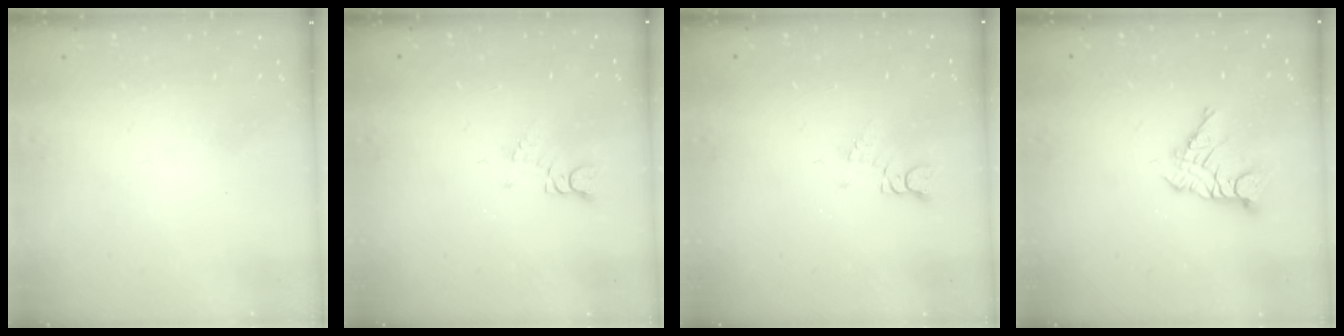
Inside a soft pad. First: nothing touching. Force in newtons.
{"total": 1.7, "press": 1.6, "slide": 0.3}
{"total": 1.7, "press": 1.6, "slide": 0.3}
{"total": 9.3, "press": 9.3, "slide": 0.7}